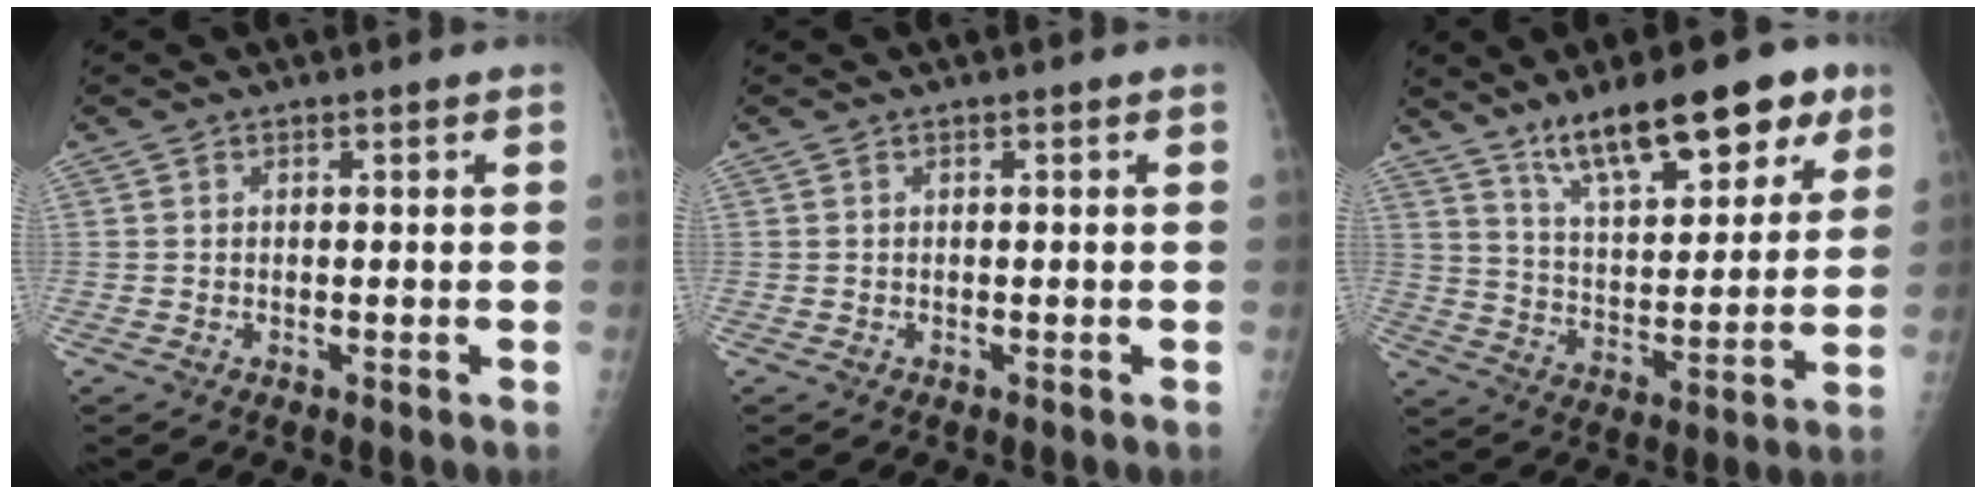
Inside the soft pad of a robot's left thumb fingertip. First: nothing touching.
{"total": 0.0}
{"total": 18.9, "force": [11.9, 6.7, 13.1], "torque": [-0.165, -0.044, 0.199]}